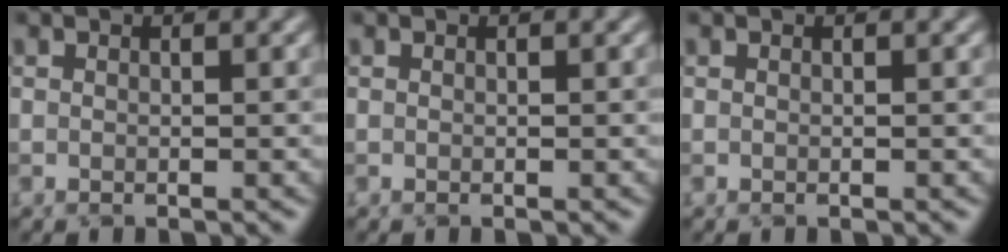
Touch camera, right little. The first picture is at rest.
{"total": 0.0}
{"total": 0.0}